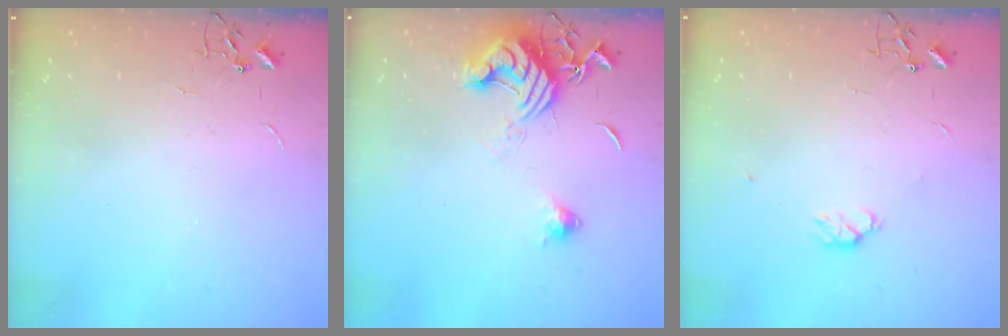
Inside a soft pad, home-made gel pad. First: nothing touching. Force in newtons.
{"total": 13.2, "press": 13.1, "slide": 1.6}
{"total": 4.4, "press": 4.3, "slide": 0.8}